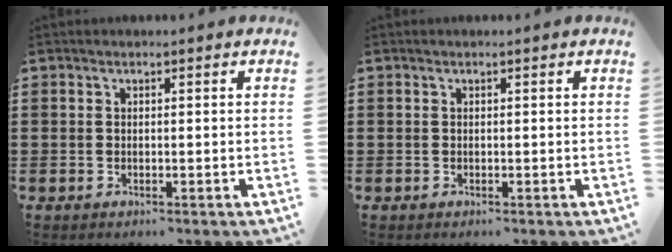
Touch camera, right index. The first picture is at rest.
{"total": 0.0}